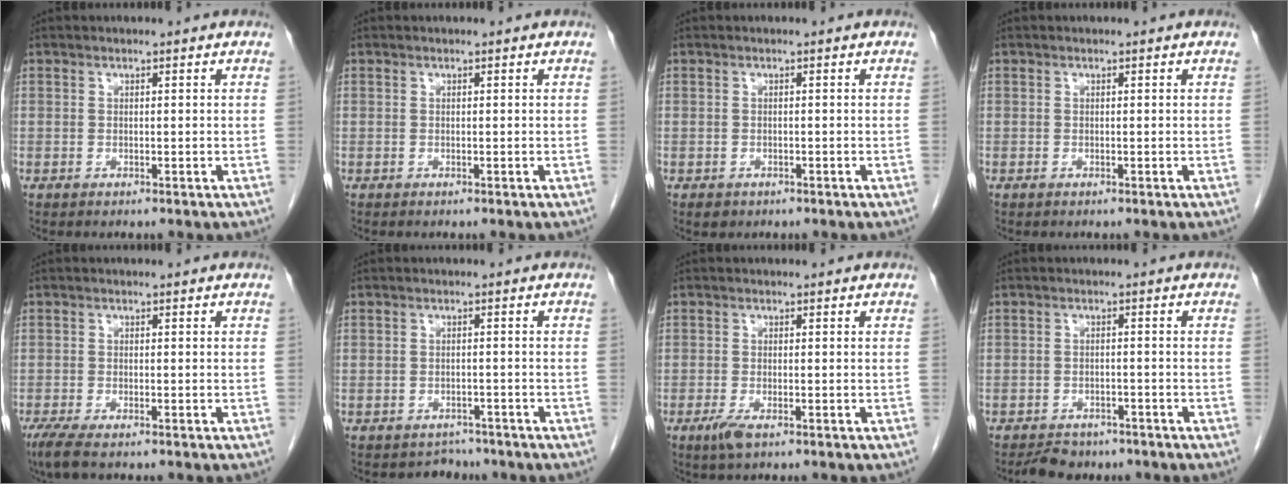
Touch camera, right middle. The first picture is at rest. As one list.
[{"total": 0.0}, {"total": 1.4, "force": [-0.9, 1.0, 0.4], "torque": [-0.010, 0.001, -0.007]}, {"total": 0.0}, {"total": 3.7, "force": [-2.7, 0.7, 2.5], "torque": [-0.051, -0.013, -0.047]}, {"total": 2.5, "force": [-2.1, 1.4, -0.5], "torque": [0.002, 0.008, -0.029]}, {"total": 2.3, "force": [-1.3, 0.6, 1.8], "torque": [-0.041, -0.004, -0.026]}, {"total": 4.4, "force": [-3.6, 2.3, 1.0], "torque": [-0.019, 0.001, -0.053]}]